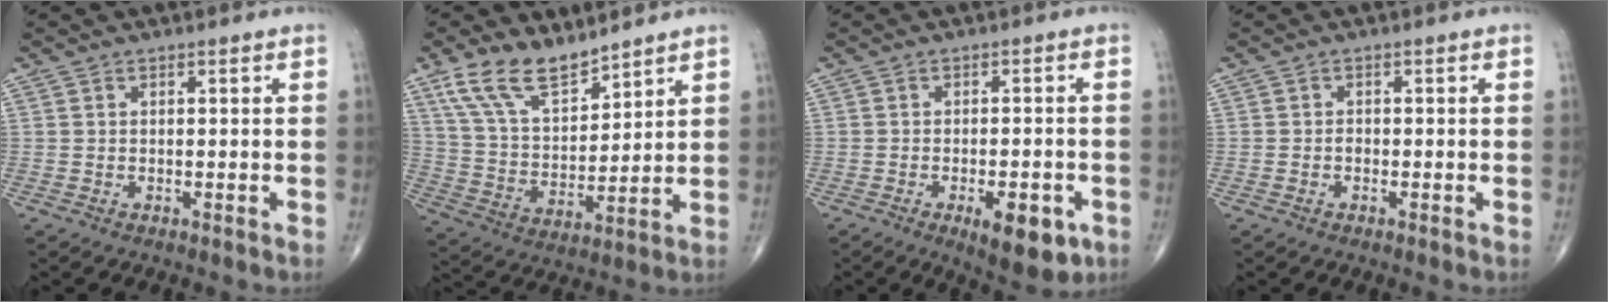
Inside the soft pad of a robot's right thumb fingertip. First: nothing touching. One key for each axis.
{"total": 12.2, "fx": 9.1, "fy": 5.1, "fz": 6.4, "tx": -0.103, "ty": -0.048, "tz": 0.188}
{"total": 9.1, "fx": -4.1, "fy": 3.7, "fz": 7.3, "tx": -0.085, "ty": 0.004, "tz": -0.049}
{"total": 0.8, "fx": -0.4, "fy": 0.6, "fz": 0.4, "tx": -0.003, "ty": 0.003, "tz": -0.009}